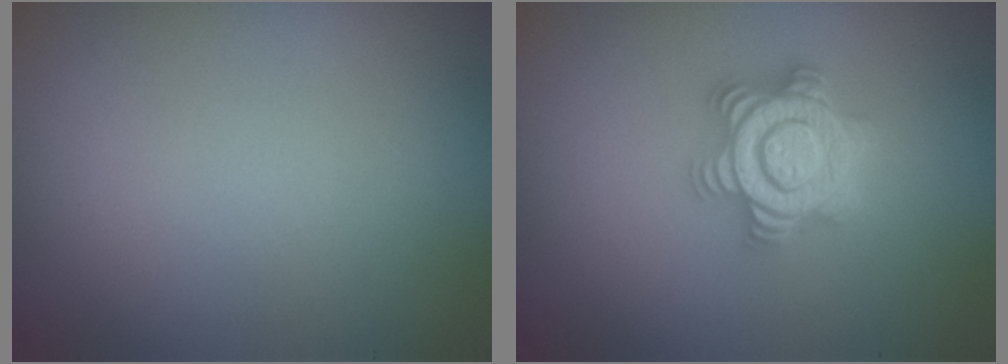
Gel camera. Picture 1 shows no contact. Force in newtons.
{"total": 4.9, "press": 4.8, "slide": 0.8}